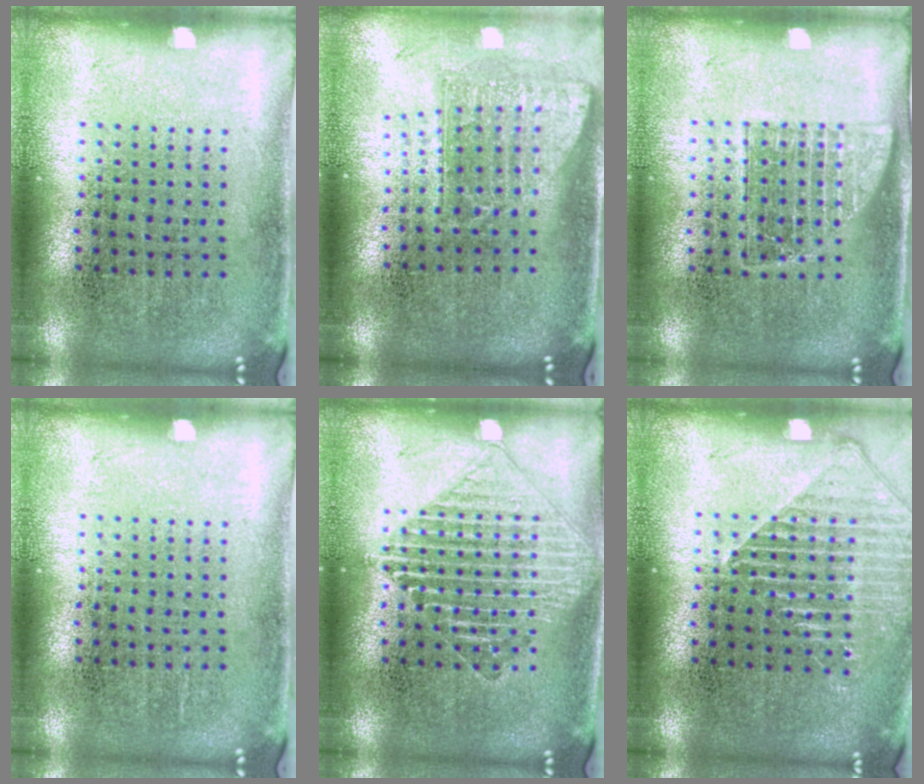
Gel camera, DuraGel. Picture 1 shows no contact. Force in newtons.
{"total": 1.7, "press": 1.3, "slide": 1.1}
{"total": 1.2, "press": 1.1, "slide": 0.6}
{"total": 0.0}
{"total": 1.5, "press": 1.5, "slide": 0.2}
{"total": 1.3, "press": 1.3, "slide": 0.4}